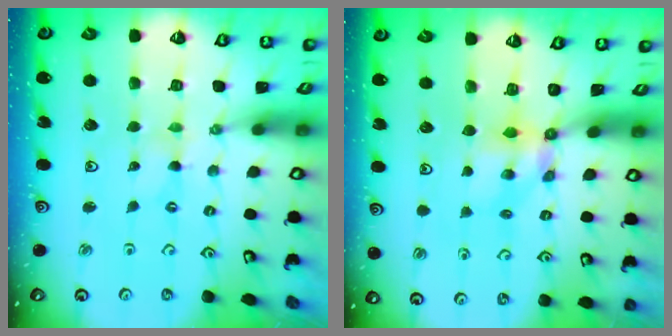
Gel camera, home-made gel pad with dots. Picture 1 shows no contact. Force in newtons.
{"total": 5.1, "press": 5.1, "slide": 0.4}